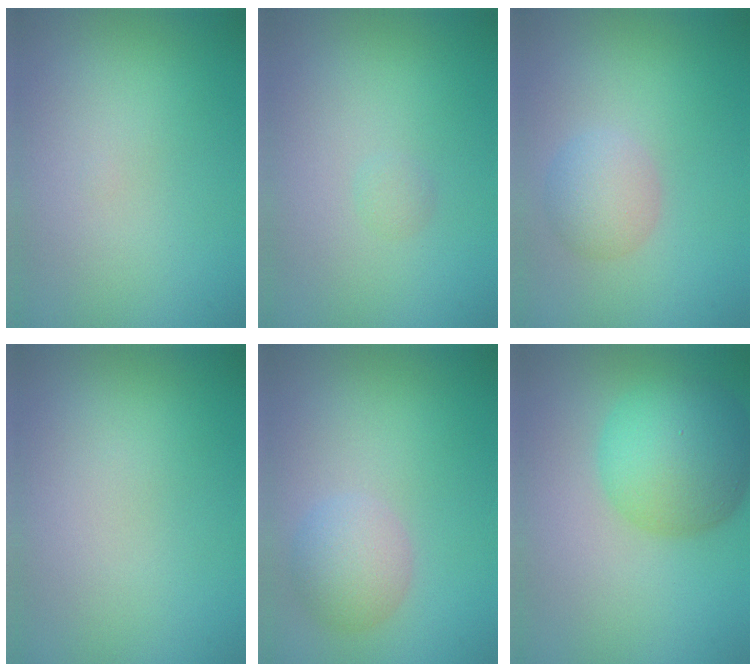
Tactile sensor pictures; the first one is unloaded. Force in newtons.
{"total": 0.7, "press": 0.7, "slide": 0.0}
{"total": 2.7, "press": 2.7, "slide": 0.2}
{"total": 0.0}
{"total": 2.7, "press": 2.7, "slide": 0.2}
{"total": 6.8, "press": 6.8, "slide": 0.1}